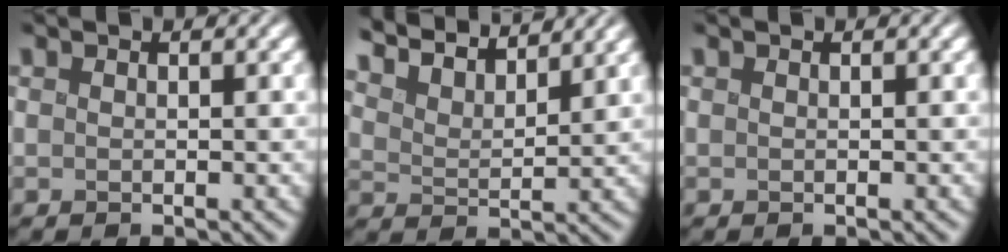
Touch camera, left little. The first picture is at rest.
{"total": 8.8, "force": [7.4, 2.5, 3.9], "torque": [-0.091, 0.015, 0.106]}
{"total": 0.0}